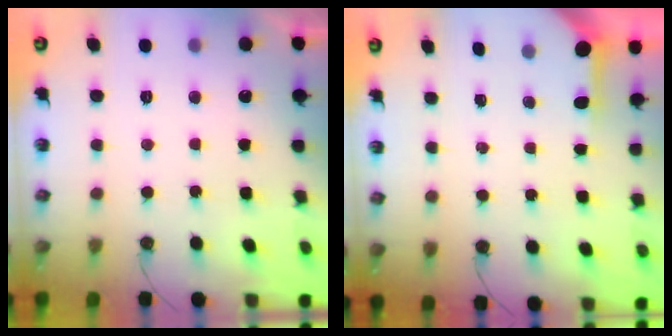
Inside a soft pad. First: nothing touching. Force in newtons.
{"total": 3.4, "press": 3.4, "slide": 0.3}